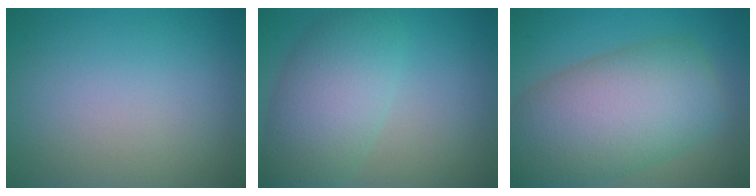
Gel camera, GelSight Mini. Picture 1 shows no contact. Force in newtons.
{"total": 6.5, "press": 6.5, "slide": 0.2}
{"total": 11.3, "press": 11.3, "slide": 0.8}